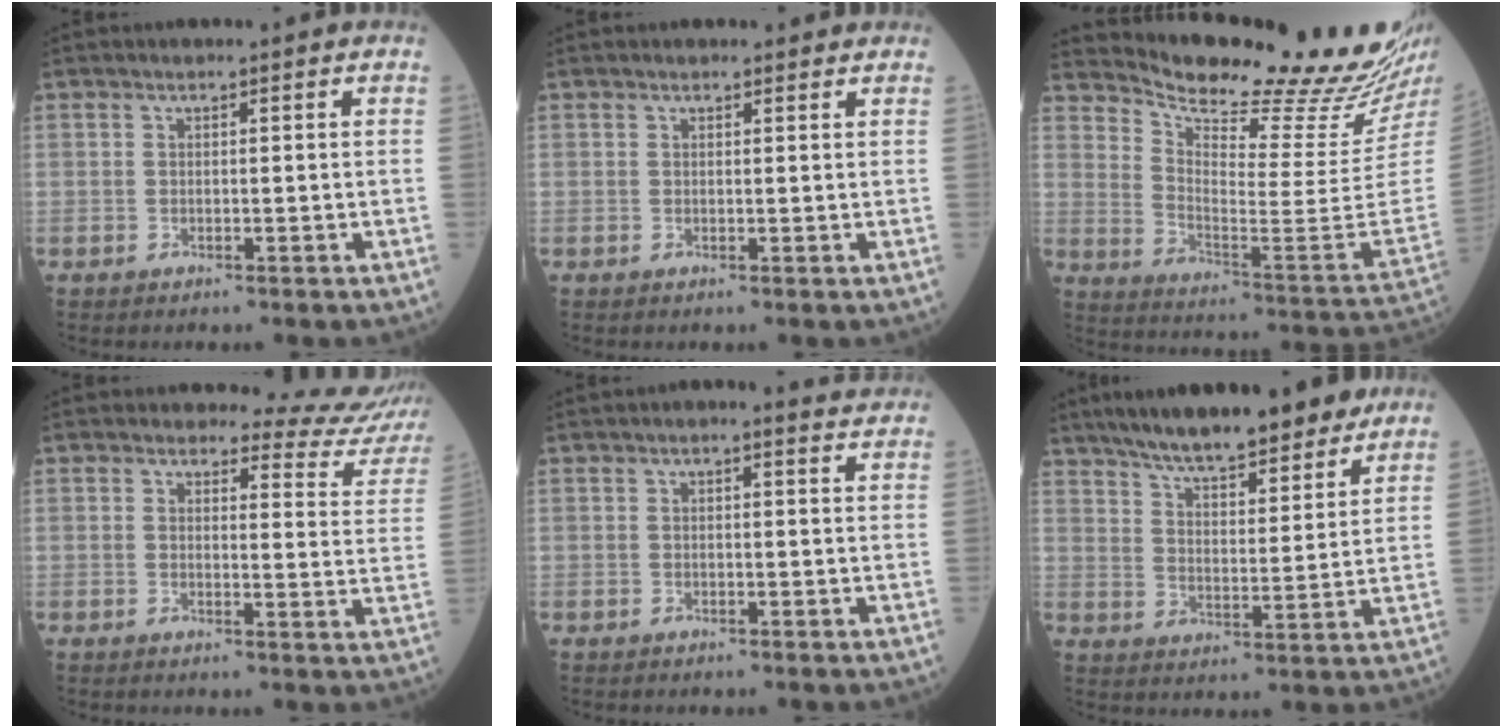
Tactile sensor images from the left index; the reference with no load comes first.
{"total": 2.5, "force": [2.3, 0.7, 0.5], "torque": [-0.006, 0.005, 0.021]}
{"total": 23.4, "force": [21.9, -0.3, 8.2], "torque": [-0.147, -0.122, 0.299]}
{"total": 11.0, "force": [10.8, 1.8, 0.3], "torque": [0.029, -0.074, 0.086]}
{"total": 2.9, "force": [2.4, 0.7, 1.6], "torque": [-0.021, 0.011, 0.018]}
{"total": 17.4, "force": [14.5, 3.2, 9.1], "torque": [-0.141, 0.005, 0.215]}